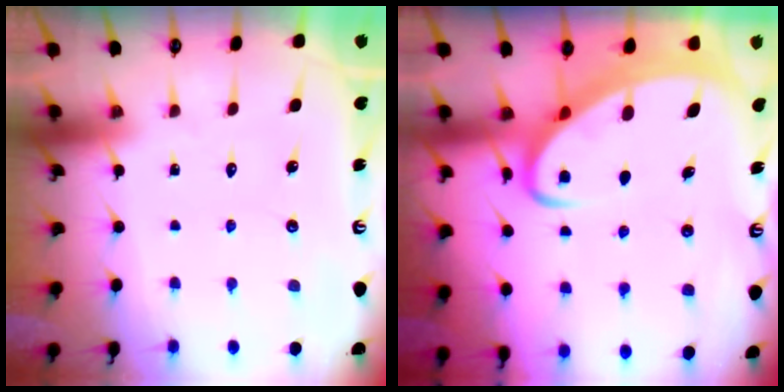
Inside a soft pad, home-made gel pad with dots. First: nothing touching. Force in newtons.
{"total": 4.4, "press": 4.4, "slide": 0.7}